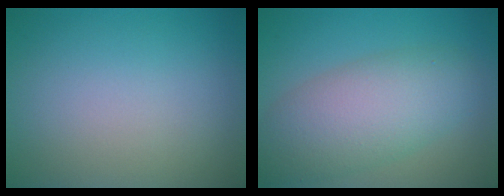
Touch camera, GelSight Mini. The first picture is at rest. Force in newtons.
{"total": 6.7, "press": 6.7, "slide": 0.5}